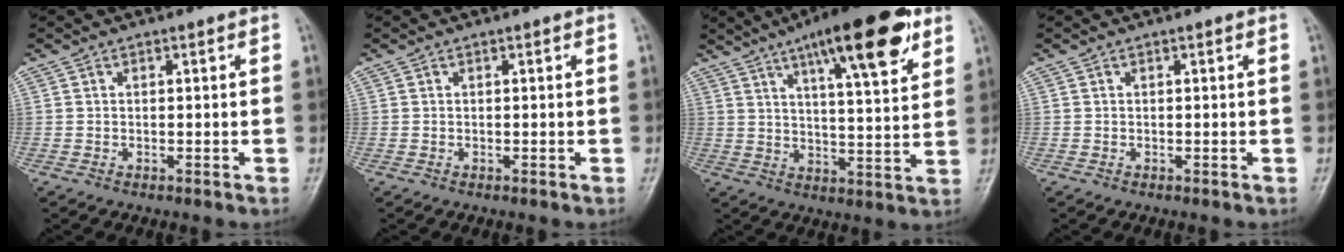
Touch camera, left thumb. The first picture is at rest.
{"total": 0.0}
{"total": 18.1, "force": [10.1, 4.7, 14.2], "torque": [-0.188, -0.034, 0.150]}
{"total": 0.0}